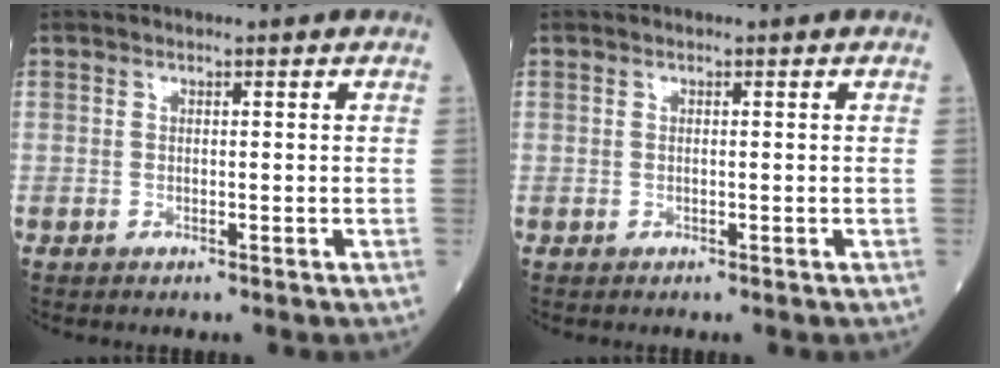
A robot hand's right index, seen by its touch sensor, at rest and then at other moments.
{"total": 0.0}